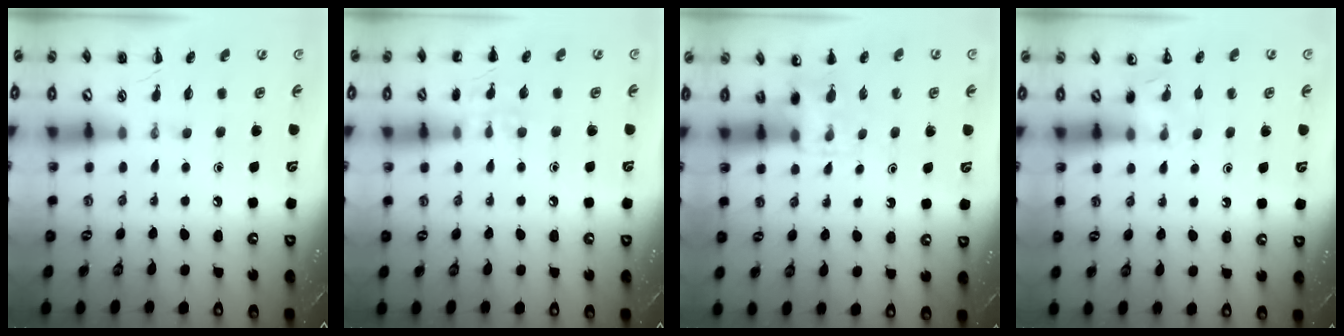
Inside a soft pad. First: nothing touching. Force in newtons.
{"total": 7.2, "press": 6.9, "slide": 2.1}
{"total": 4.2, "press": 3.9, "slide": 1.5}
{"total": 5.0, "press": 4.7, "slide": 1.6}